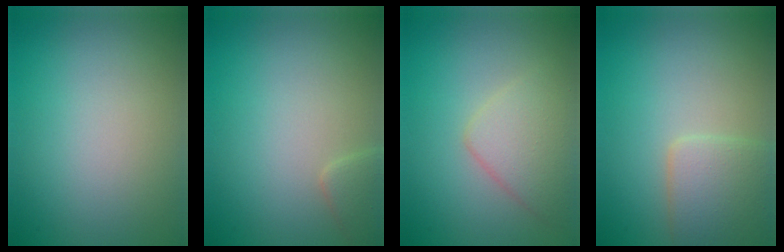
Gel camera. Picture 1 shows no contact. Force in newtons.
{"total": 1.6, "press": 1.6, "slide": 0.1}
{"total": 3.8, "press": 3.8, "slide": 0.1}
{"total": 3.1, "press": 3.0, "slide": 0.3}